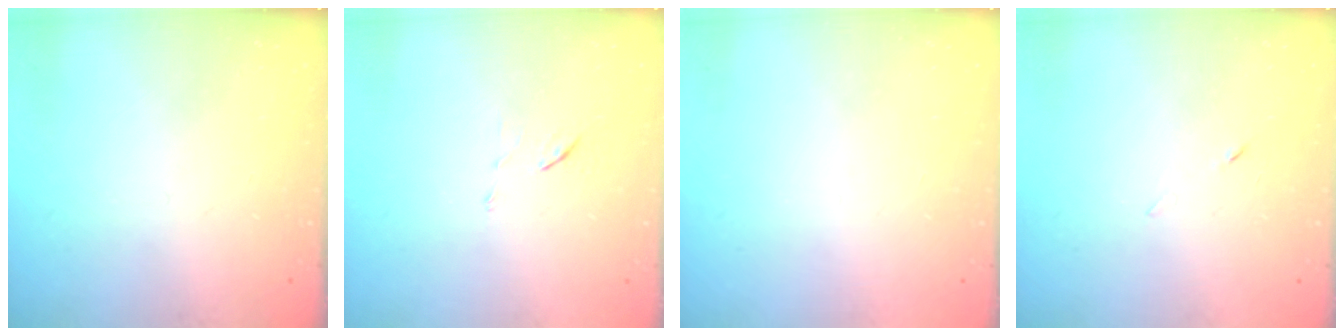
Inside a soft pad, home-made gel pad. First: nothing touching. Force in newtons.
{"total": 5.8, "press": 5.7, "slide": 1.3}
{"total": 1.6, "press": 1.6, "slide": 0.1}
{"total": 4.5, "press": 4.5, "slide": 0.6}